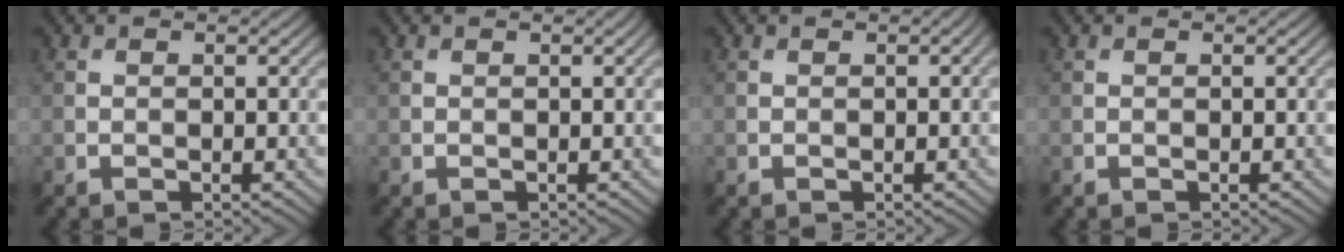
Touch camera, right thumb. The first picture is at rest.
{"total": 0.5, "force": [0.2, 0.0, 0.5], "torque": [-0.008, 0.005, 0.003]}
{"total": 0.5, "force": [0.1, 0.1, 0.5], "torque": [-0.007, 0.005, 0.003]}
{"total": 0.0}